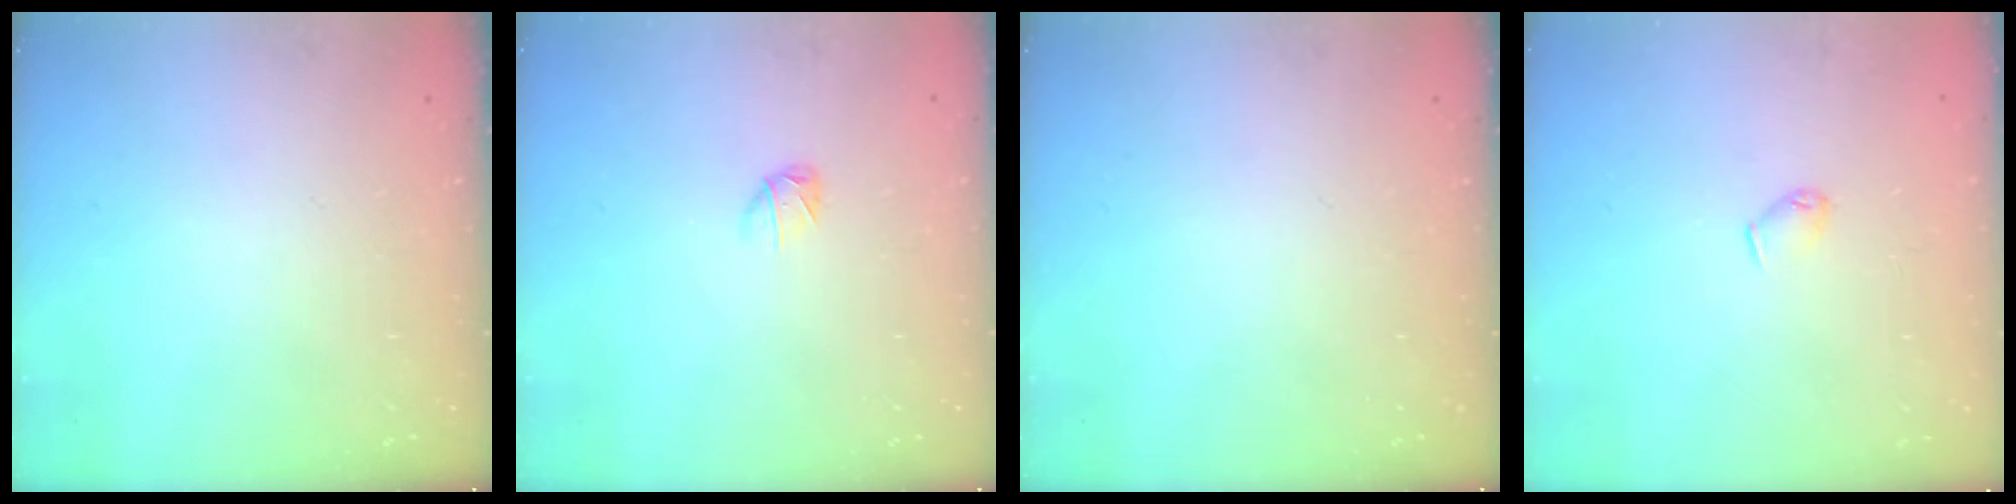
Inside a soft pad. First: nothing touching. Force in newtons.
{"total": 2.8, "press": 2.7, "slide": 0.5}
{"total": 0.0}
{"total": 4.0, "press": 3.9, "slide": 0.8}